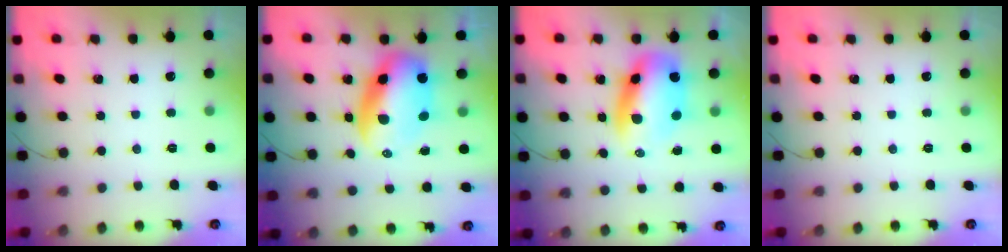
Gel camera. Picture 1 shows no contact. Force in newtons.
{"total": 10.9, "press": 10.5, "slide": 2.7}
{"total": 11.7, "press": 11.4, "slide": 2.9}
{"total": 0.0}